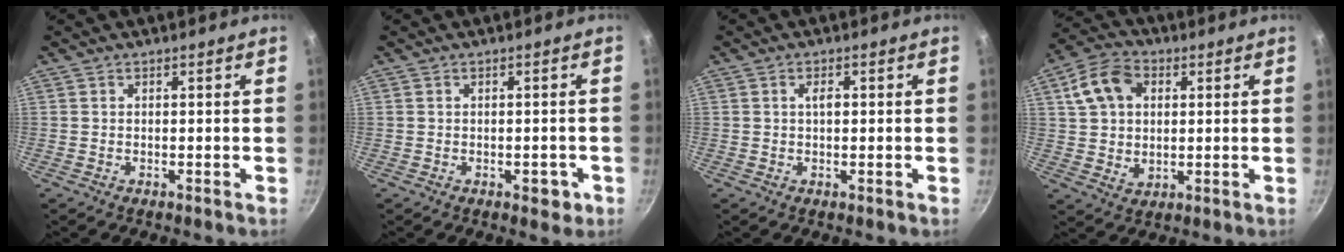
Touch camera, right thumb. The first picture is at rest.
{"total": 3.0, "force": [-1.1, 1.8, 2.1], "torque": [-0.009, 0.011, -0.008]}
{"total": 1.9, "force": [0.2, 0.8, 1.7], "torque": [-0.026, 0.002, 0.001]}
{"total": 11.2, "force": [3.2, 8.2, 6.9], "torque": [-0.113, 0.002, 0.050]}